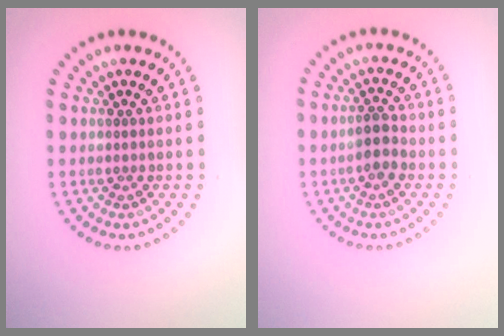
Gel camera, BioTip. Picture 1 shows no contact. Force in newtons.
{"total": 1.8, "press": 1.7, "slide": 0.6}